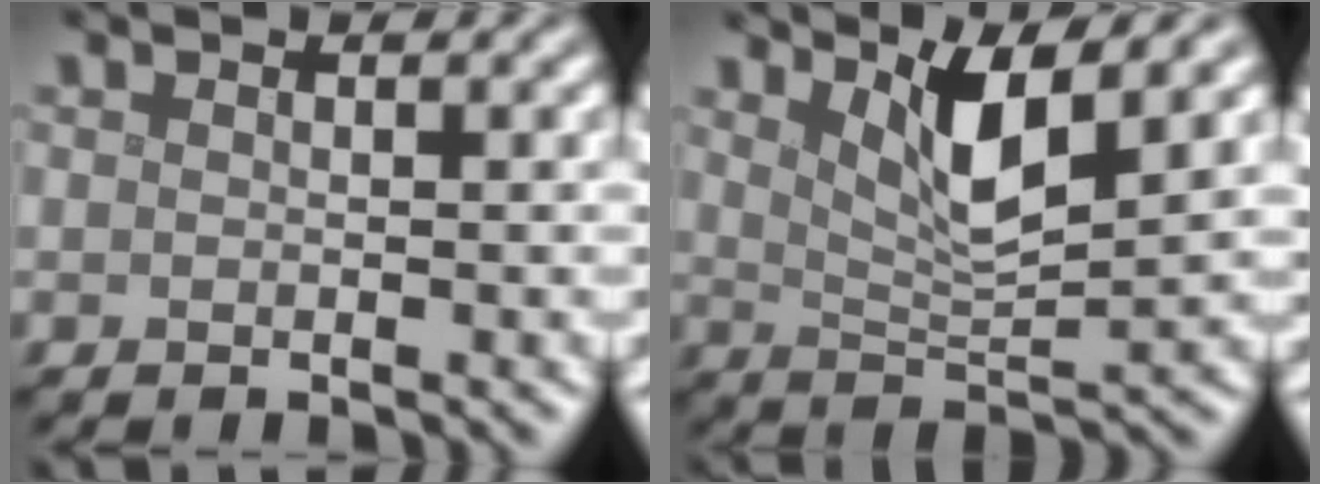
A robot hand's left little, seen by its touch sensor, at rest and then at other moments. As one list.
[{"total": 4.6, "force": [2.6, 1.0, 3.7], "torque": [-0.068, -0.009, 0.048]}]